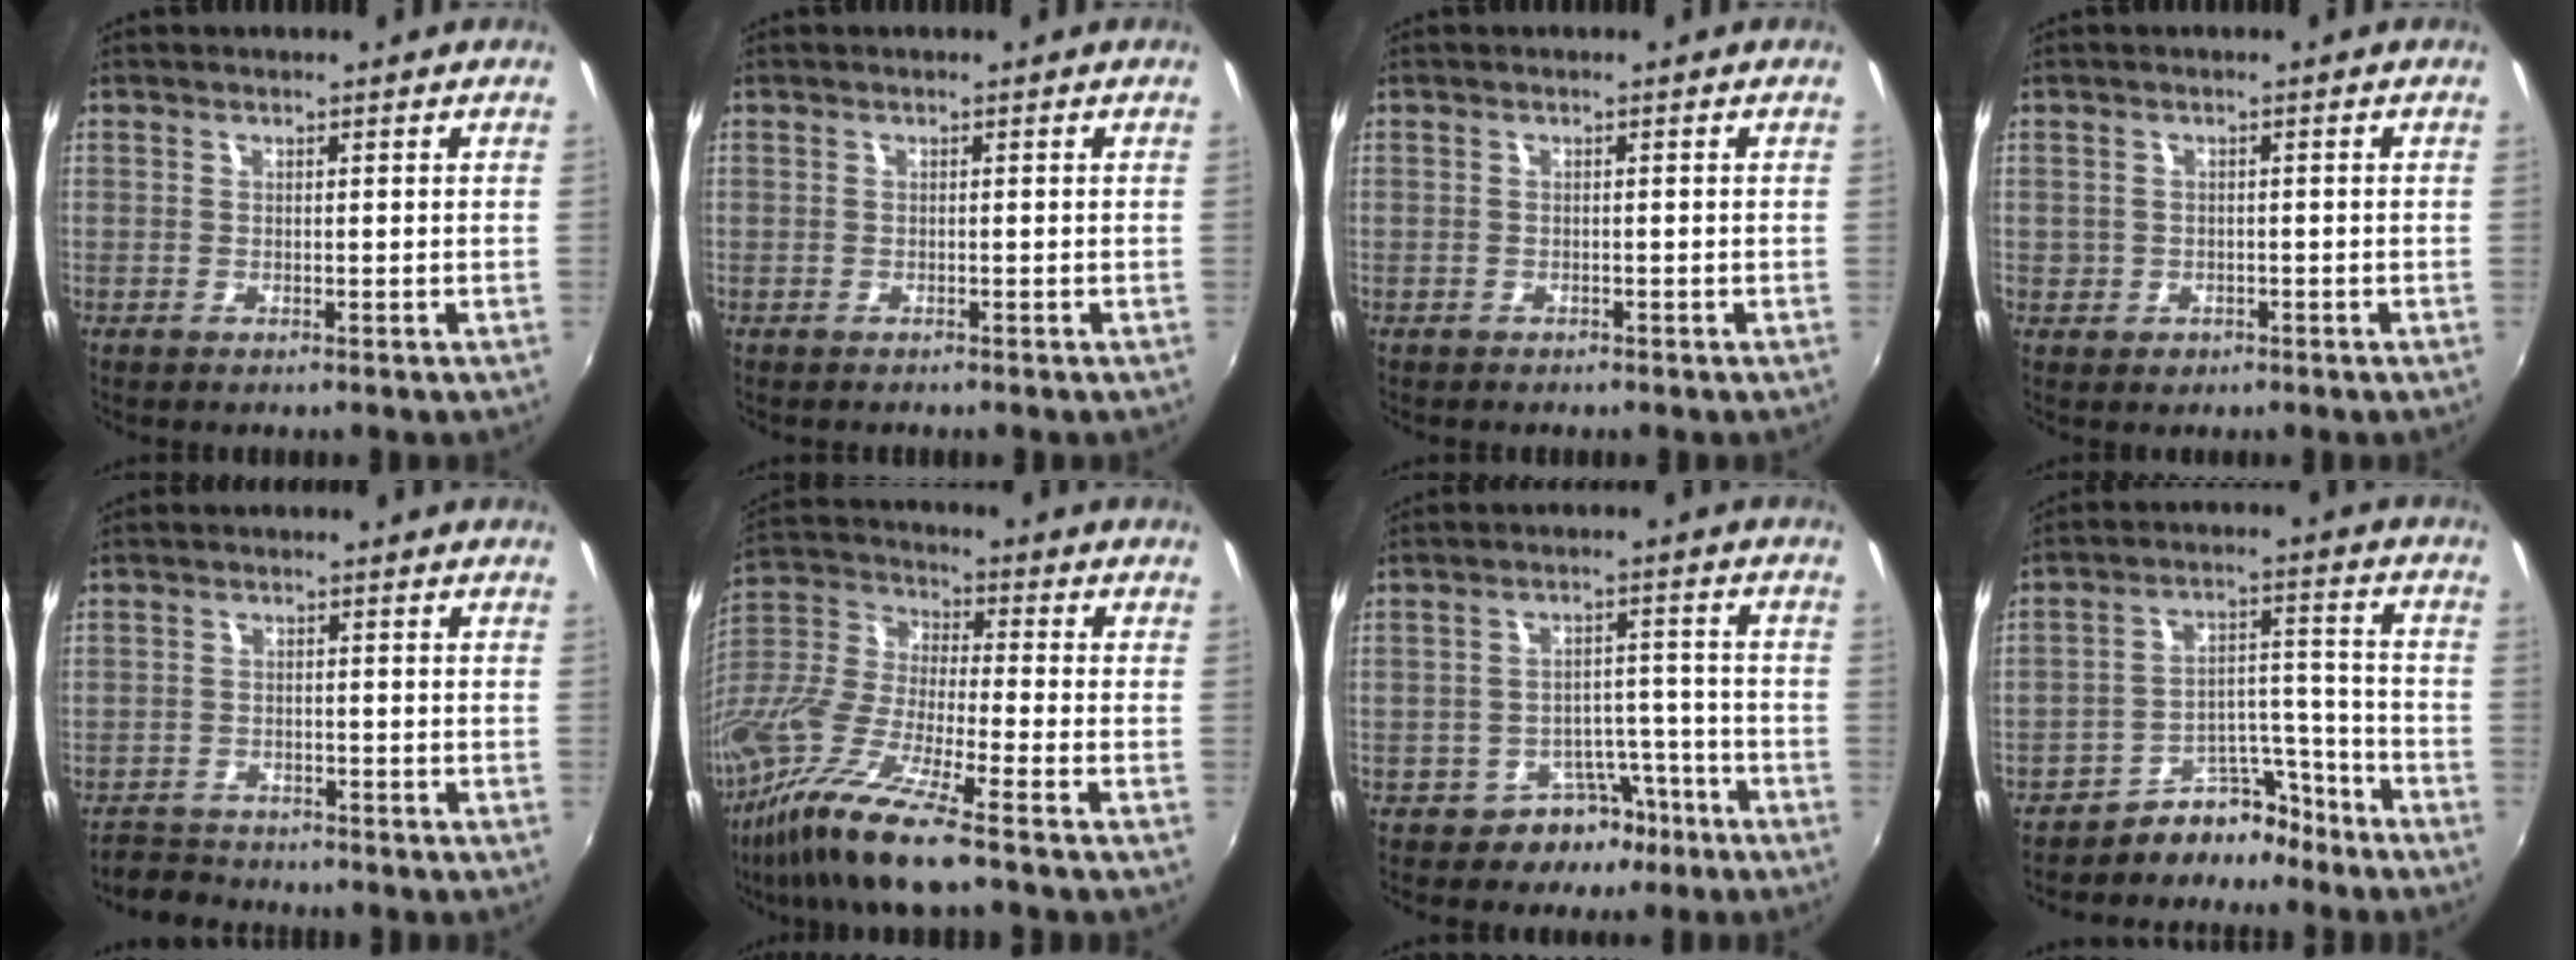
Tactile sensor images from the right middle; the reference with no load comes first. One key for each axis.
{"total": 0.0}
{"total": 0.5, "fx": -0.5, "fy": 0.2, "fz": 0.0, "tx": -0.003, "ty": 0.002, "tz": -0.006}
{"total": 2.7, "fx": -0.6, "fy": 2.5, "fz": 0.8, "tx": -0.018, "ty": -0.002, "tz": -0.008}
{"total": 3.9, "fx": -3.5, "fy": 1.6, "fz": -0.3, "tx": -0.008, "ty": 0.012, "tz": -0.065}
{"total": 18.4, "fx": -12.5, "fy": 1.9, "fz": 13.4, "tx": -0.274, "ty": -0.029, "tz": -0.248}
{"total": 6.7, "fx": -4.8, "fy": 4.4, "fz": 1.6, "tx": -0.026, "ty": 0.032, "tz": -0.059}
{"total": 8.5, "fx": -7.5, "fy": 3.8, "fz": 1.1, "tx": -0.004, "ty": 0.053, "tz": -0.116}